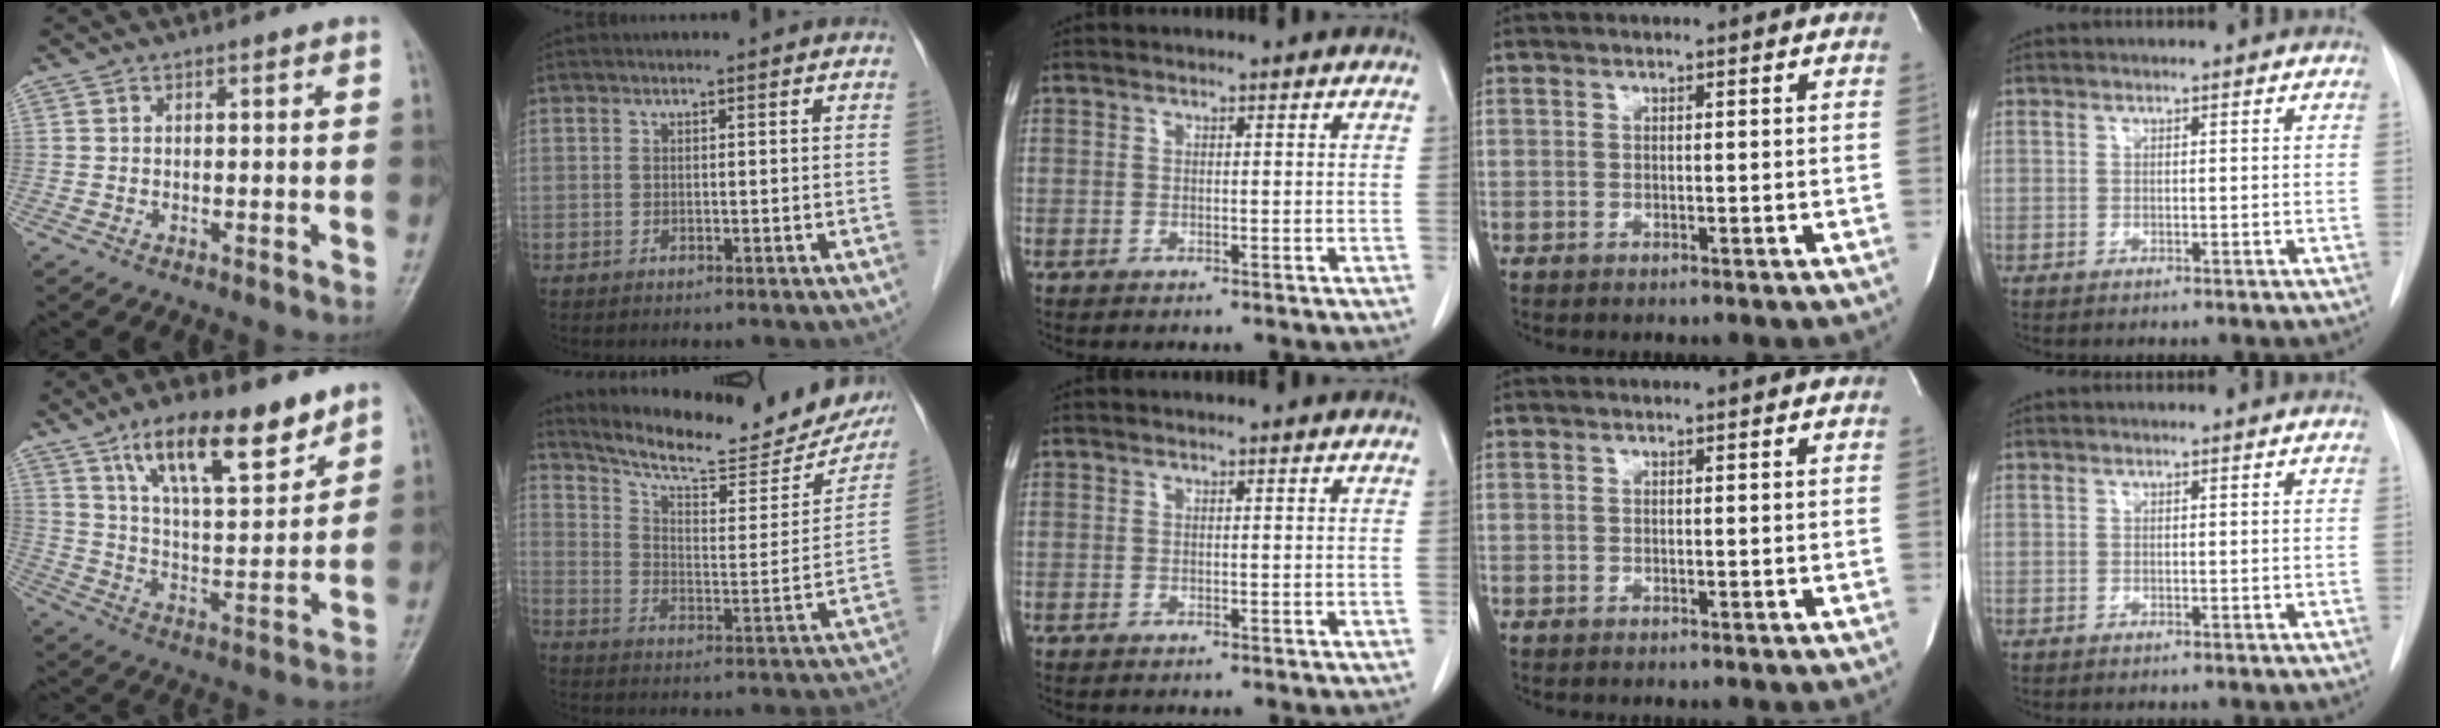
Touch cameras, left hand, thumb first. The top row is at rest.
{"thumb": {"total": 16.2, "force": [10.5, 5.5, 11.1], "torque": [-0.151, -0.054, 0.184]}, "index": {"total": 21.9, "force": [19.9, 3.9, 8.1], "torque": [-0.120, -0.039, 0.268]}}